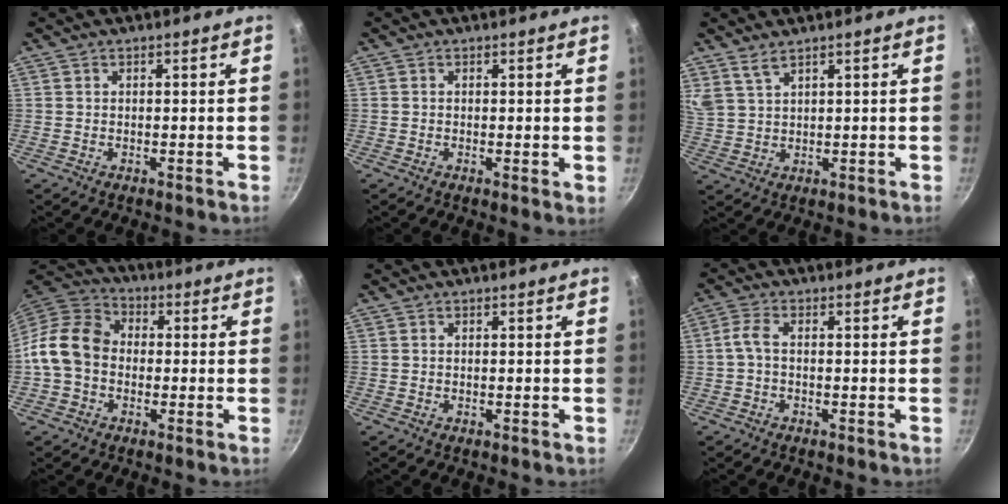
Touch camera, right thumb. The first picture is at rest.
{"total": 1.0, "force": [0.1, 0.3, 0.9], "torque": [-0.014, -0.004, -0.003]}
{"total": 3.9, "force": [3.0, 1.3, 2.1], "torque": [-0.042, -0.011, 0.070]}
{"total": 11.8, "force": [-1.3, 9.3, 7.2], "torque": [-0.104, 0.029, -0.048]}
{"total": 0.0}
{"total": 3.0, "force": [-0.7, 1.3, 2.6], "torque": [-0.068, 0.011, -0.021]}